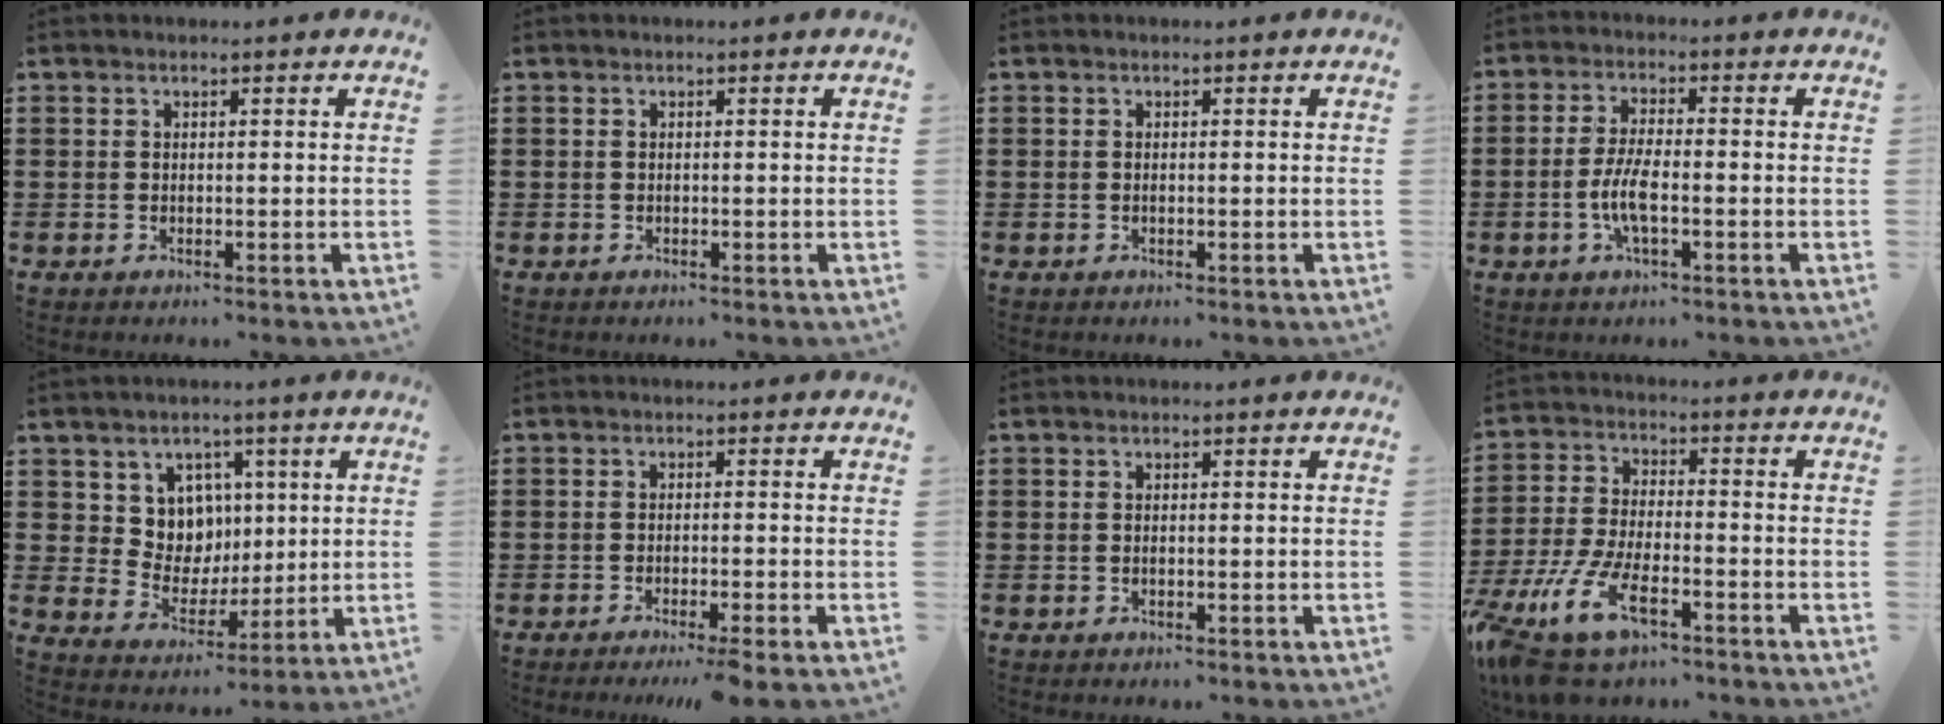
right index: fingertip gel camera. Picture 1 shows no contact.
{"total": 0.0}
{"total": 0.0}
{"total": 5.2, "force": [-1.5, 1.4, 4.8], "torque": [-0.117, -0.007, -0.038]}
{"total": 7.8, "force": [3.0, 6.9, 1.9], "torque": [-0.070, -0.005, 0.059]}
{"total": 2.2, "force": [-1.7, -0.3, 1.4], "torque": [-0.022, -0.002, -0.032]}
{"total": 0.0}
{"total": 10.7, "force": [-6.8, 3.6, 7.4], "torque": [-0.182, 0.000, -0.134]}